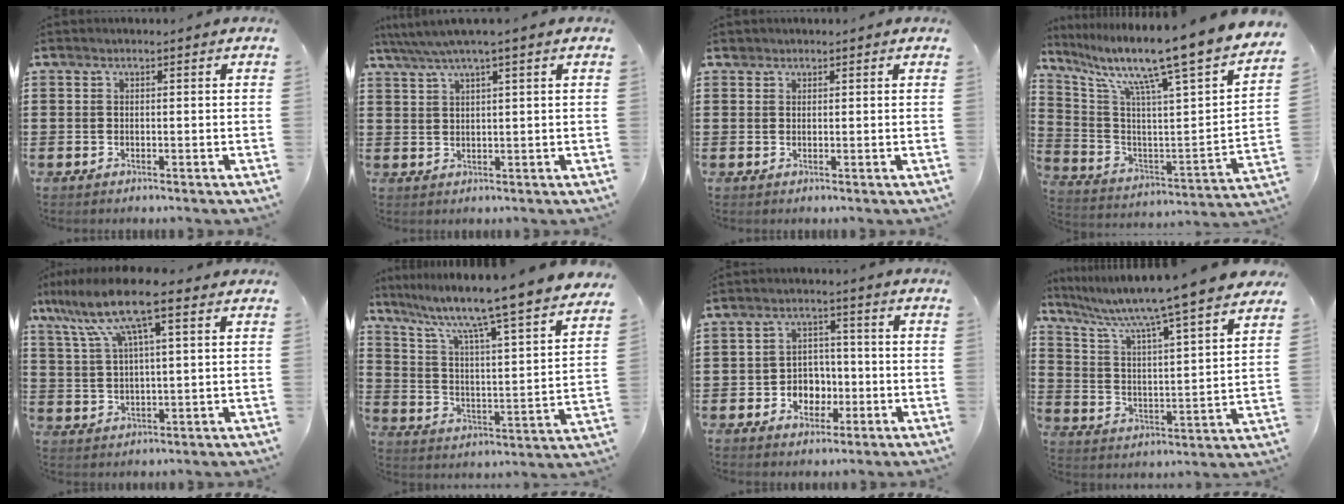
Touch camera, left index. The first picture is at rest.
{"total": 3.4, "force": [2.0, -0.1, 2.8], "torque": [-0.057, 0.000, 0.033]}
{"total": 1.0, "force": [0.8, 0.6, 0.1], "torque": [-0.005, 0.003, 0.016]}
{"total": 11.6, "force": [9.3, -0.4, 6.9], "torque": [-0.134, -0.090, 0.136]}
{"total": 11.2, "force": [6.5, 1.9, 8.9], "torque": [-0.200, -0.010, 0.111]}
{"total": 8.3, "force": [6.9, -0.8, 4.4], "torque": [-0.115, -0.065, 0.105]}
{"total": 4.6, "force": [-1.6, 3.9, 1.7], "torque": [-0.034, 0.007, -0.034]}
{"total": 7.6, "force": [6.5, -0.9, 3.8], "torque": [-0.103, -0.059, 0.100]}